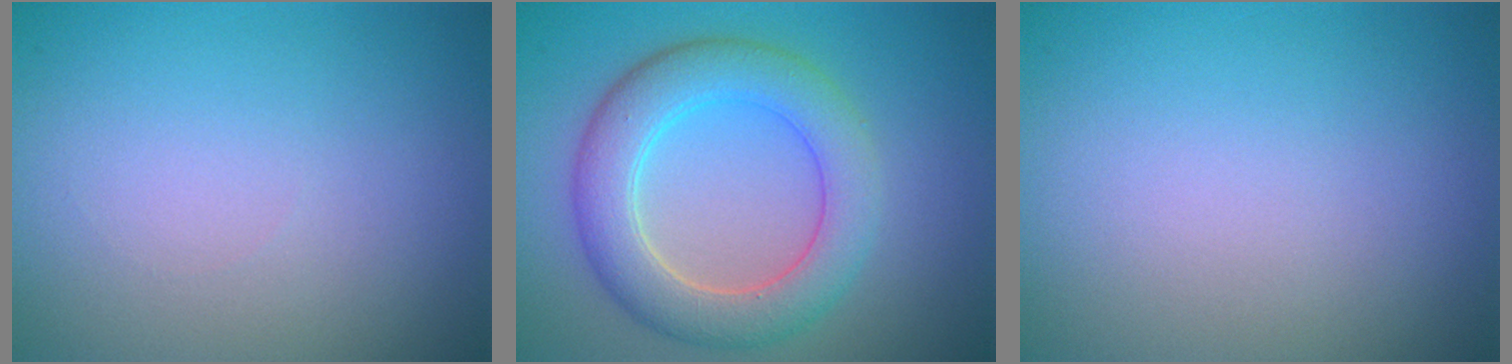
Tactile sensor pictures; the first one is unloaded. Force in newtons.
{"total": 5.8, "press": 5.8, "slide": 0.1}
{"total": 0.0}